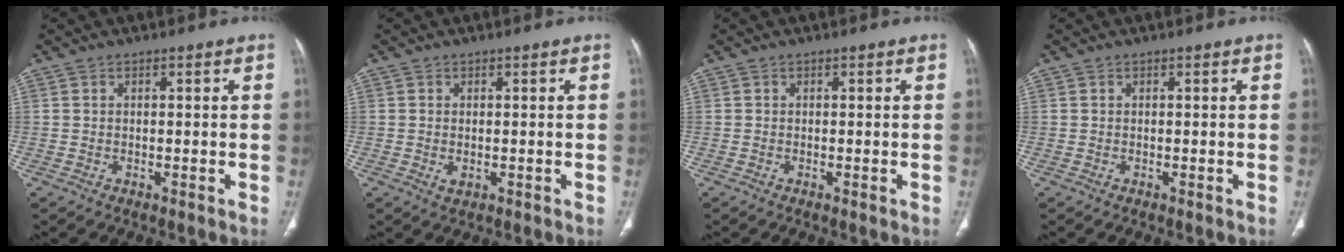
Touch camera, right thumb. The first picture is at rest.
{"total": 1.5, "force": [-0.2, 0.9, 1.2], "torque": [-0.023, -0.005, -0.001]}
{"total": 0.0}
{"total": 0.0}